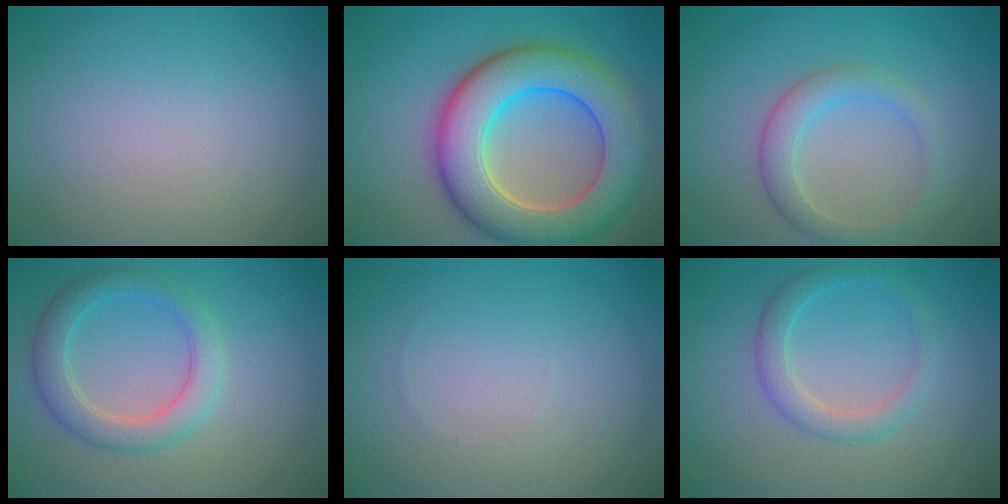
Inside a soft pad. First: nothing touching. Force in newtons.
{"total": 10.4, "press": 10.4, "slide": 0.8}
{"total": 3.0, "press": 3.0, "slide": 0.0}
{"total": 3.6, "press": 3.6, "slide": 0.1}
{"total": 0.0}
{"total": 2.5, "press": 2.5, "slide": 0.2}